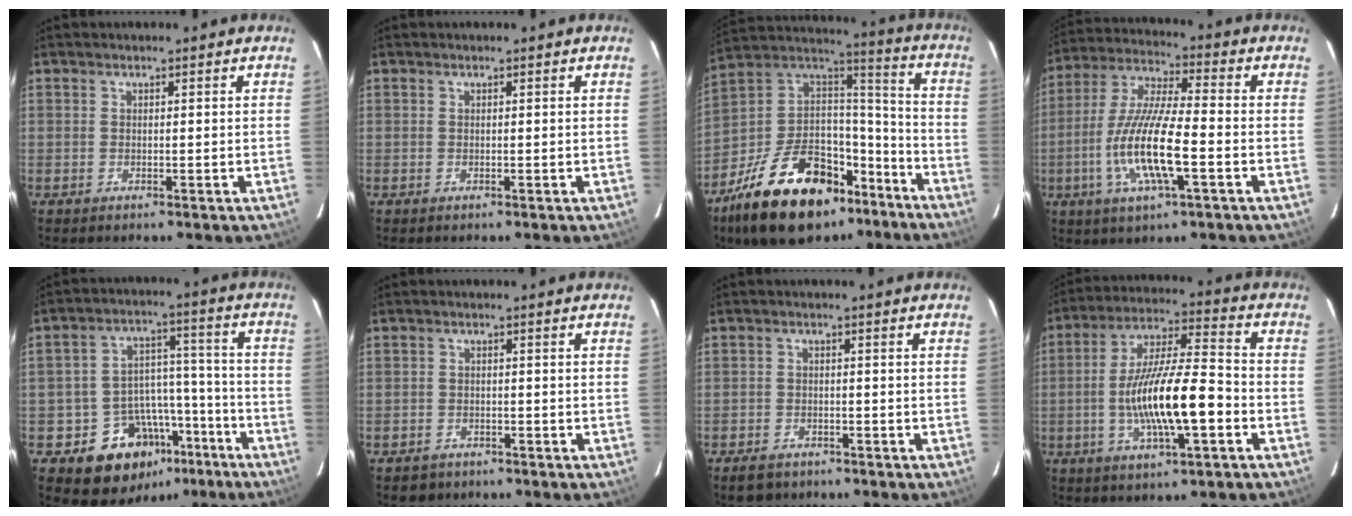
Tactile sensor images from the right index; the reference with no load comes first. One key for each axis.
{"total": 0.0}
{"total": 29.0, "fx": -18.1, "fy": 14.6, "fz": 17.4, "tx": -0.332, "ty": 0.018, "tz": -0.277}
{"total": 14.8, "fx": -4.3, "fy": 2.7, "fz": 13.9, "tx": -0.285, "ty": -0.008, "tz": -0.083}
{"total": 14.4, "fx": -8.7, "fy": 10.5, "fz": 4.6, "tx": -0.087, "ty": 0.053, "tz": -0.106}
{"total": 3.4, "fx": -2.4, "fy": 2.4, "fz": 0.3, "tx": -0.019, "ty": 0.003, "tz": -0.034}
{"total": 4.7, "fx": -3.5, "fy": 2.9, "fz": 1.2, "tx": -0.041, "ty": 0.002, "tz": -0.053}
{"total": 15.9, "fx": -4.3, "fy": 3.4, "fz": 14.9, "tx": -0.276, "ty": 0.001, "tz": -0.075}